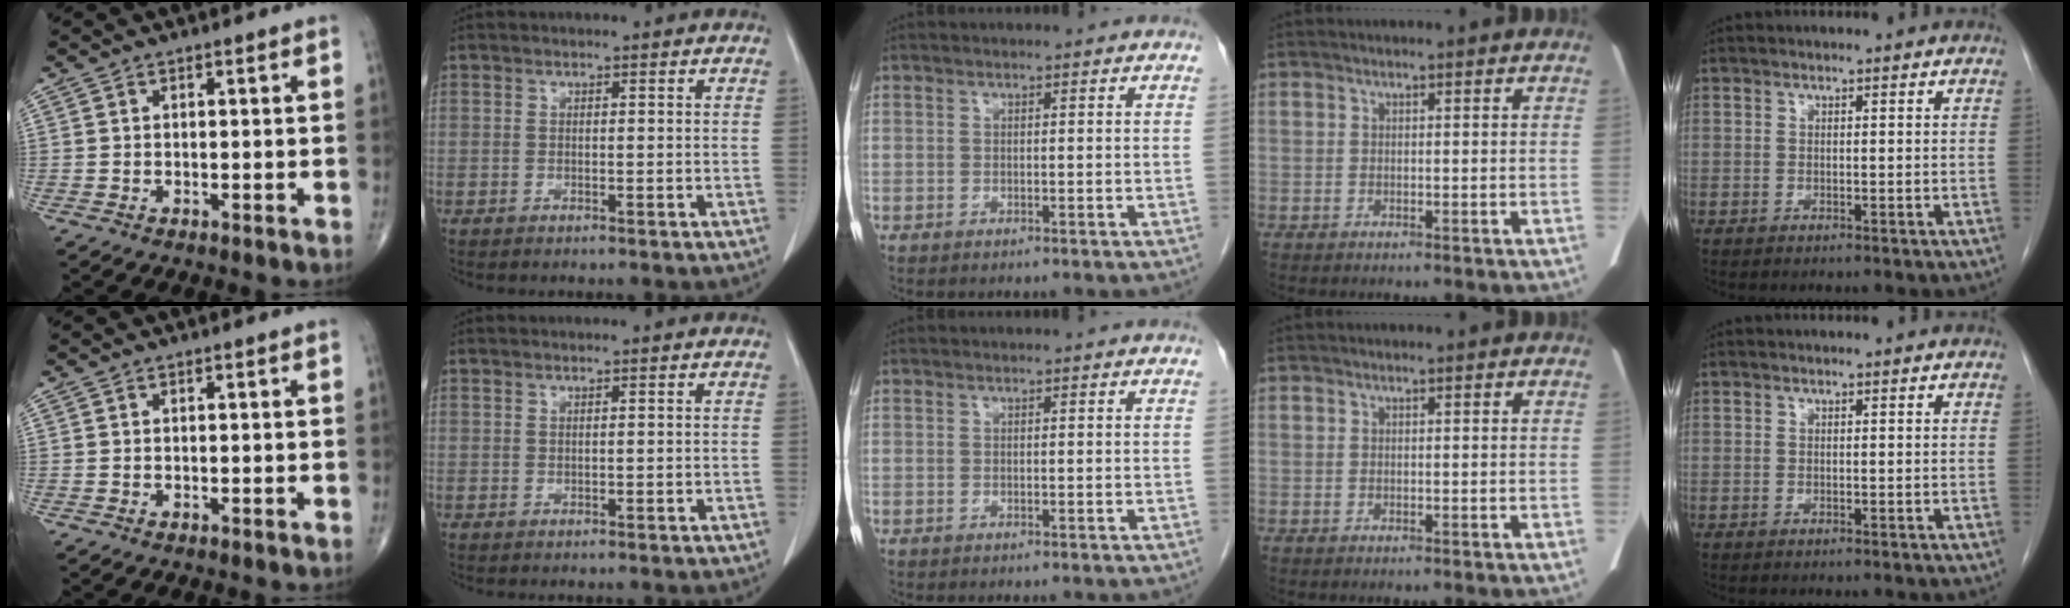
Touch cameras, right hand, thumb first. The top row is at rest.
{}